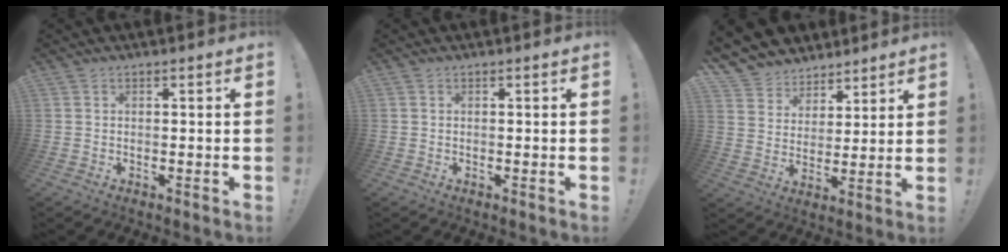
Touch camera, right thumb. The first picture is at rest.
{"total": 0.0}
{"total": 8.4, "force": [6.1, 5.8, 0.6], "torque": [-0.015, -0.053, 0.124]}